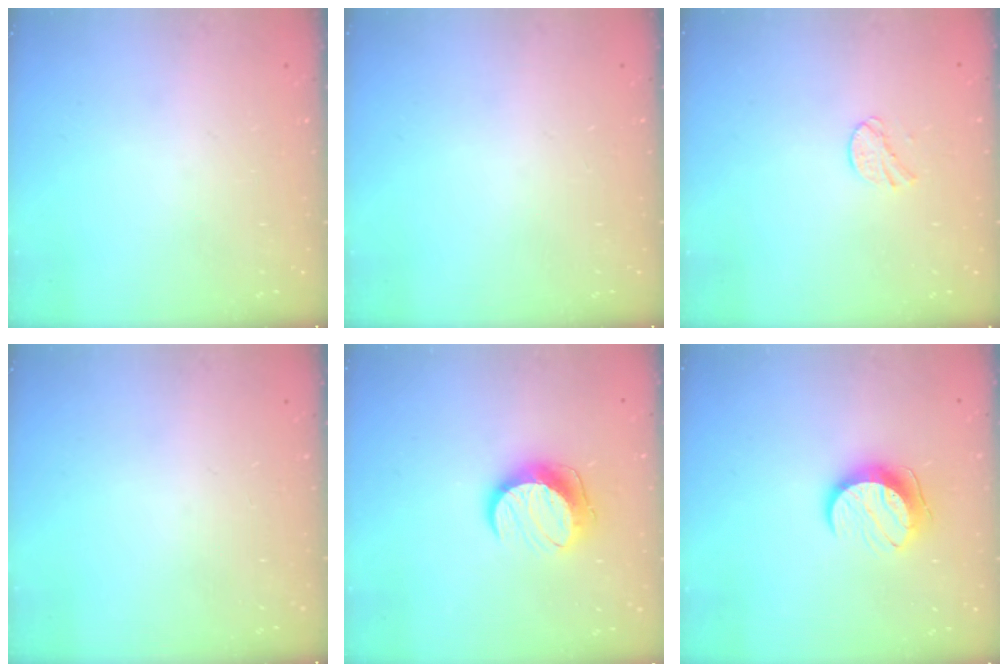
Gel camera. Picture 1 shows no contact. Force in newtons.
{"total": 0.0}
{"total": 6.1, "press": 6.1, "slide": 0.6}
{"total": 0.0}
{"total": 11.5, "press": 11.5, "slide": 0.8}
{"total": 10.1, "press": 10.1, "slide": 0.4}